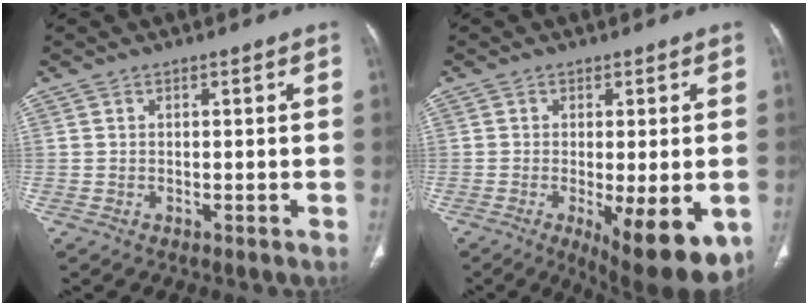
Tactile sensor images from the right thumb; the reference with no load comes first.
{"total": 13.4, "force": [-4.5, 4.4, 11.9], "torque": [-0.136, -0.019, -0.051]}